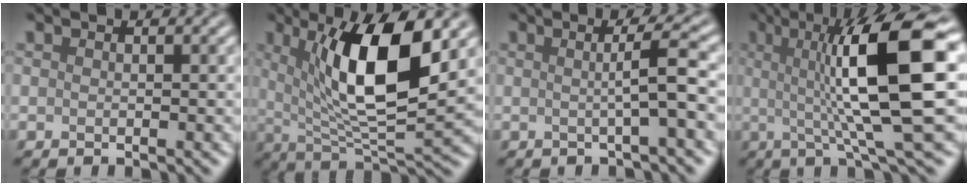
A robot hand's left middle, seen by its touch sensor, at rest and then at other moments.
{"total": 10.1, "force": [3.0, 2.9, 9.1], "torque": [-0.146, -0.014, 0.058]}
{"total": 3.5, "force": [0.0, 0.5, 3.5], "torque": [-0.055, 0.005, -0.007]}
{"total": 12.3, "force": [1.8, 2.5, 11.9], "torque": [-0.163, 0.011, 0.028]}